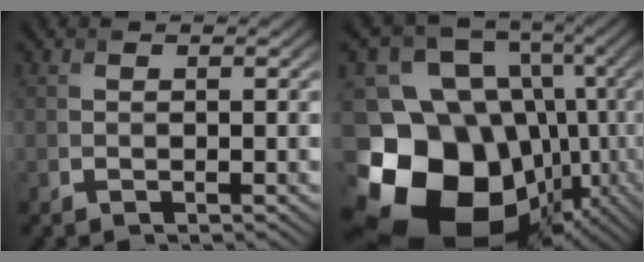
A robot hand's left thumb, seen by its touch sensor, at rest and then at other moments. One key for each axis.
{"total": 21.5, "fx": -7.5, "fy": 17.3, "fz": 10.3, "tx": -0.230, "ty": -0.020, "tz": -0.115}